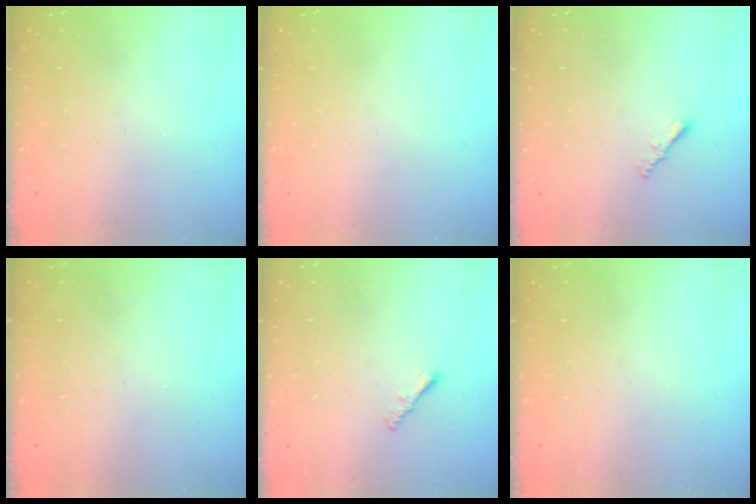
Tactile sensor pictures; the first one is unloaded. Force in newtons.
{"total": 0.0}
{"total": 1.6, "press": 1.5, "slide": 0.5}
{"total": 0.0}
{"total": 1.6, "press": 1.5, "slide": 0.5}
{"total": 0.0}